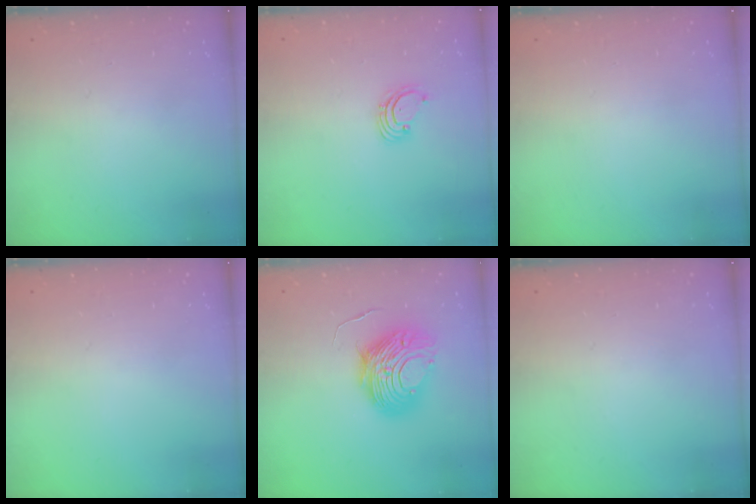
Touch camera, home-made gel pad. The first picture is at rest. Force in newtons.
{"total": 1.6, "press": 1.6, "slide": 0.1}
{"total": 0.0}
{"total": 0.0}
{"total": 11.1, "press": 11.1, "slide": 0.7}
{"total": 0.0}